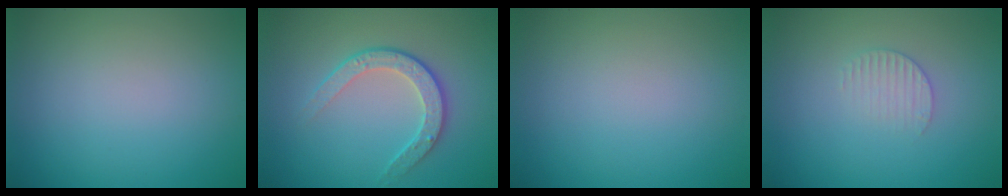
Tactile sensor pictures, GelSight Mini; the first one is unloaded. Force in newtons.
{"total": 3.5, "press": 2.9, "slide": 1.9}
{"total": 0.0}
{"total": 1.5, "press": 1.5, "slide": 0.4}